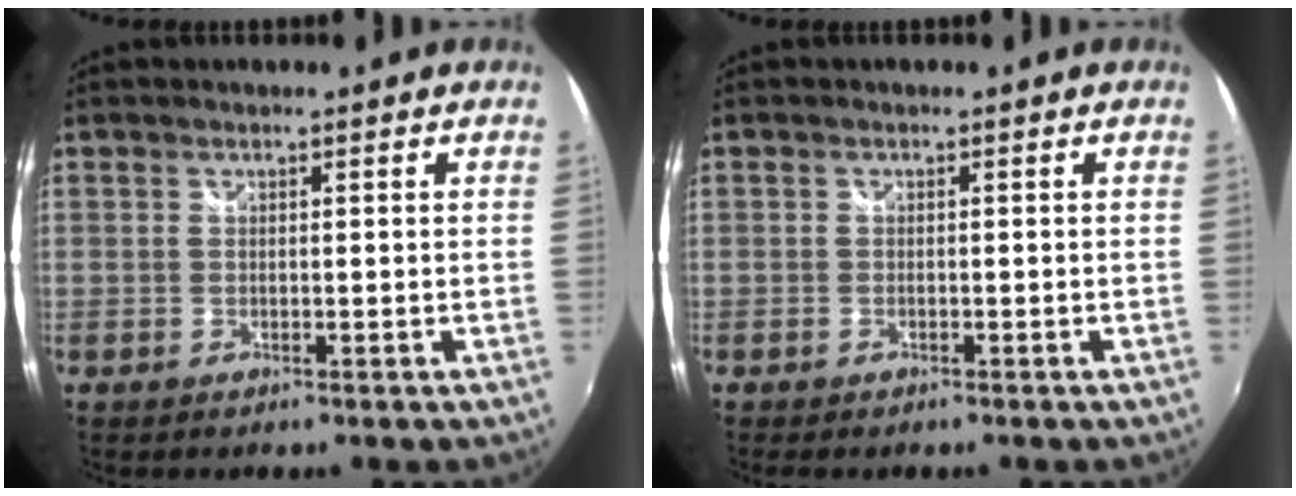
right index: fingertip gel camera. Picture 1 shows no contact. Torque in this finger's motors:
{"motor_torque": [0.21, -0.09, 0.10, 0.03]}